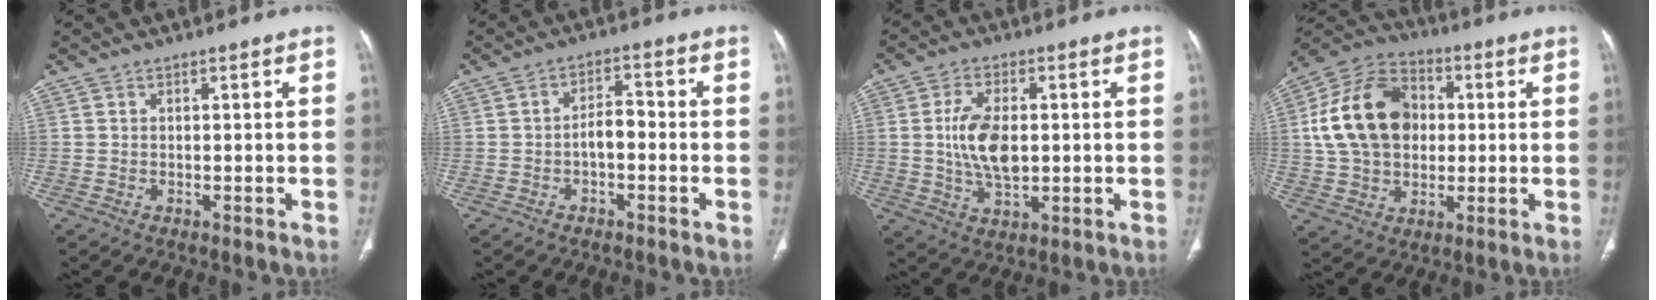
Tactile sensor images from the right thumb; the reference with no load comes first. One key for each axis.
{"total": 4.1, "fx": -1.2, "fy": 2.2, "fz": 3.3, "tx": -0.047, "ty": 0.025, "tz": -0.025}
{"total": 10.0, "fx": 0.5, "fy": 5.4, "fz": 8.4, "tx": -0.156, "ty": -0.003, "tz": 0.016}
{"total": 18.9, "fx": 2.3, "fy": 13.9, "fz": 12.6, "tx": -0.207, "ty": 0.022, "tz": 0.038}